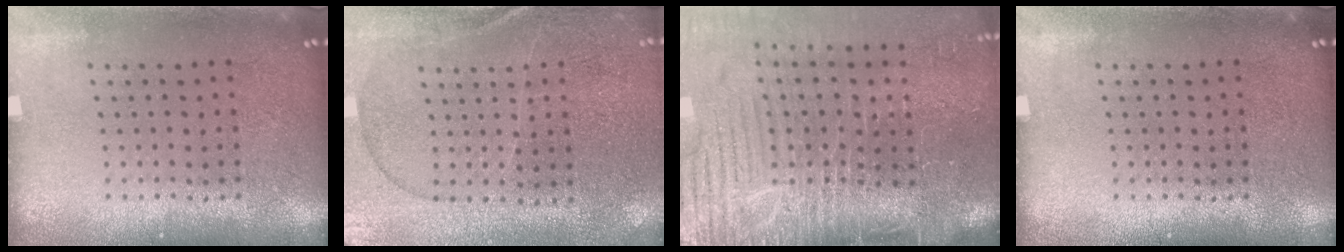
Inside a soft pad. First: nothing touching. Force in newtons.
{"total": 0.8, "press": 0.6, "slide": 0.5}
{"total": 5.0, "press": 4.2, "slide": 2.7}
{"total": 0.0}